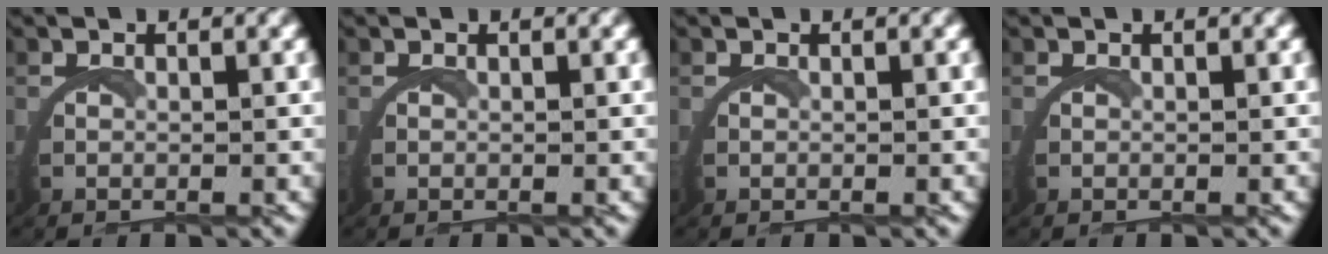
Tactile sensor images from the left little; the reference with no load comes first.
{"total": 0.0}
{"total": 0.0}
{"total": 0.0}